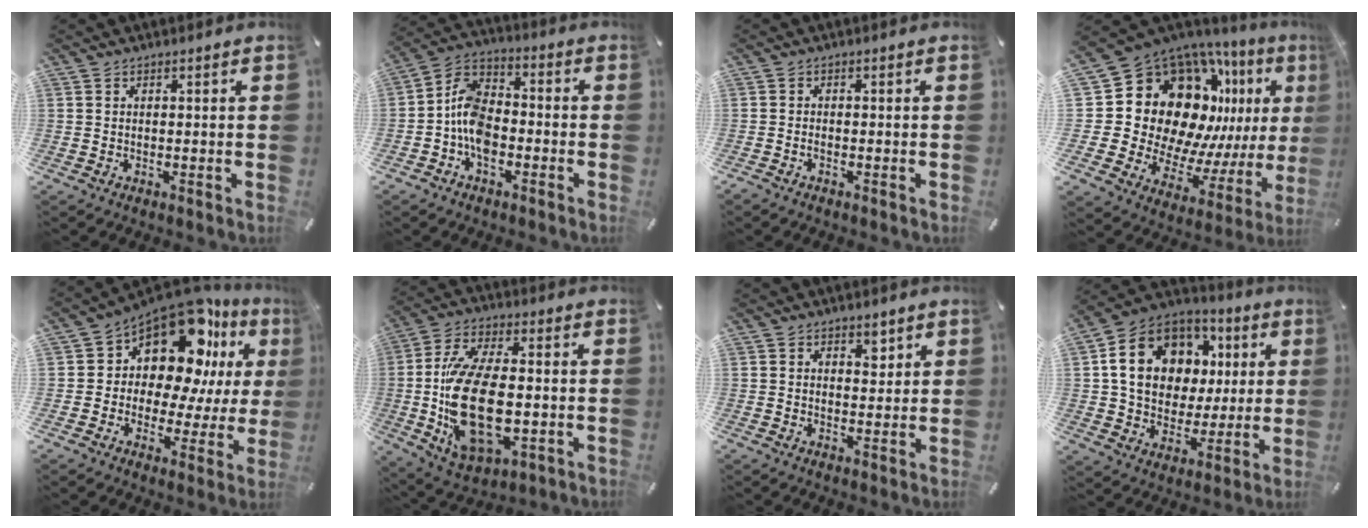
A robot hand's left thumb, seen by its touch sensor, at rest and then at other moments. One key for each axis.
{"total": 9.5, "fx": -3.8, "fy": 6.3, "fz": 5.9, "tx": -0.132, "ty": 0.016, "tz": -0.074}
{"total": 1.1, "fx": -0.7, "fy": 0.5, "fz": 0.7, "tx": -0.015, "ty": 0.000, "tz": -0.014}
{"total": 20.5, "fx": 7.6, "fy": 15.5, "fz": 11.1, "tx": -0.172, "ty": -0.106, "tz": 0.177}
{"total": 15.0, "fx": 9.4, "fy": 8.3, "fz": 8.2, "tx": -0.150, "ty": -0.094, "tz": 0.162}
{"total": 22.4, "fx": -2.2, "fy": 12.1, "fz": 18.7, "tx": -0.380, "ty": -0.014, "tz": -0.026}
{"total": 3.1, "fx": 1.9, "fy": 2.2, "fz": 1.2, "tx": 0.012, "ty": -0.016, "tz": 0.025}
{"total": 16.2, "fx": 3.0, "fy": 13.7, "fz": 8.0, "tx": -0.144, "ty": -0.003, "tz": 0.062}